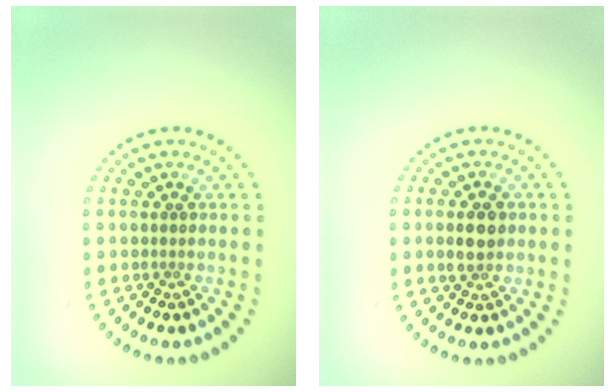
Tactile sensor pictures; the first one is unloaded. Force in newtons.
{"total": 2.7, "press": 2.7, "slide": 0.2}